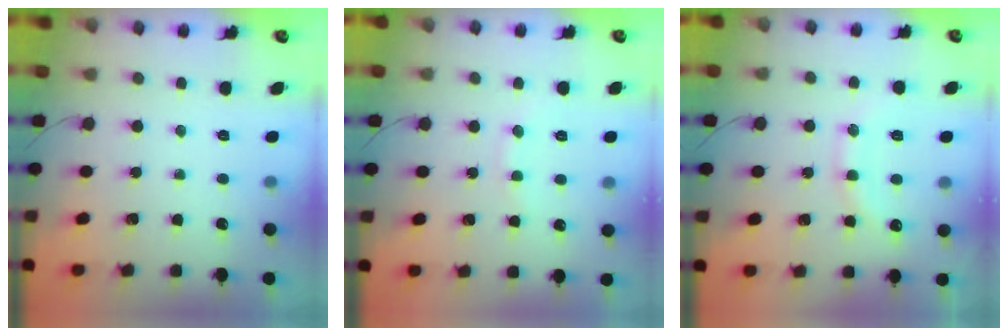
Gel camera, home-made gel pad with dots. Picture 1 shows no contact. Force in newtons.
{"total": 4.9, "press": 4.8, "slide": 1.1}
{"total": 12.6, "press": 12.6, "slide": 0.8}